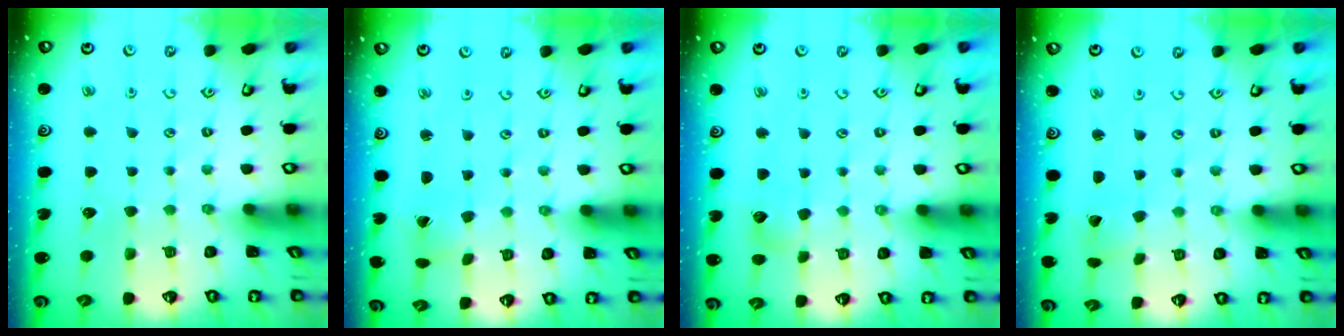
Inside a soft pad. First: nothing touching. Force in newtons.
{"total": 1.4, "press": 1.4, "slide": 0.3}
{"total": 4.8, "press": 4.8, "slide": 0.4}
{"total": 1.8, "press": 1.7, "slide": 0.1}